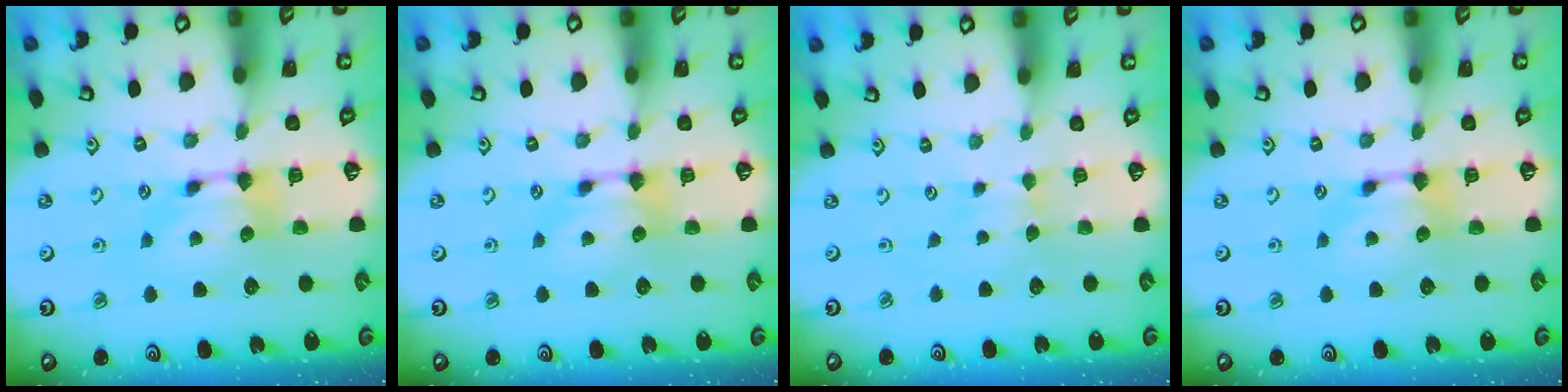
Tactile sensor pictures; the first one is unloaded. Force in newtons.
{"total": 0.0}
{"total": 1.6, "press": 1.5, "slide": 0.5}
{"total": 0.0}